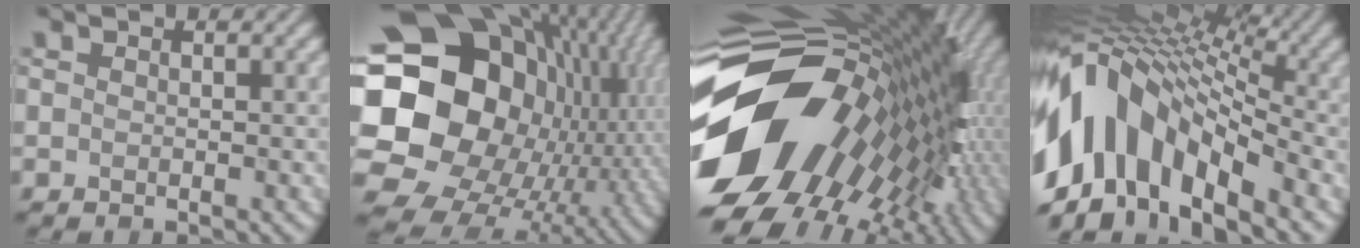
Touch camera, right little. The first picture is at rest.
{"total": 21.9, "force": [1.1, 17.7, 12.8], "torque": [-0.254, -0.021, 0.023]}
{"total": 19.3, "force": [-2.6, 13.6, 13.6], "torque": [-0.256, -0.012, -0.038]}
{"total": 14.0, "force": [-3.8, 8.0, 10.8], "torque": [-0.208, 0.022, -0.077]}